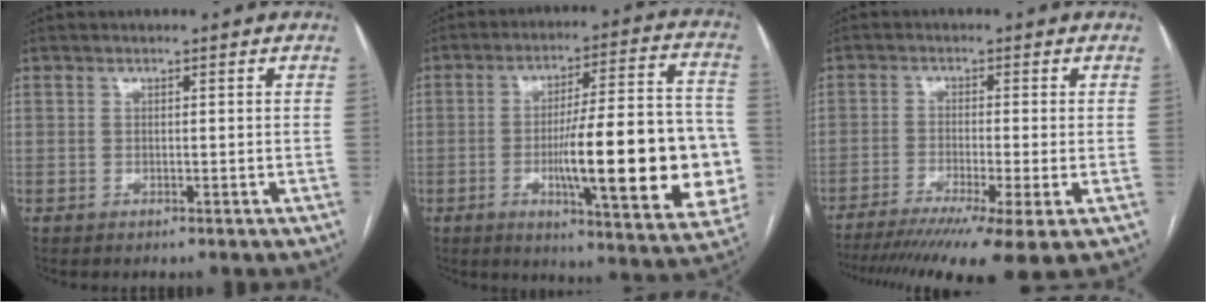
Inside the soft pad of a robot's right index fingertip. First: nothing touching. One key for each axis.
{"total": 23.1, "fx": -4.2, "fy": 4.0, "fz": 22.3, "tx": -0.260, "ty": 0.014, "tz": -0.049}
{"total": 14.2, "fx": -10.1, "fy": -0.3, "fz": 9.9, "tx": -0.139, "ty": -0.032, "tz": -0.160}